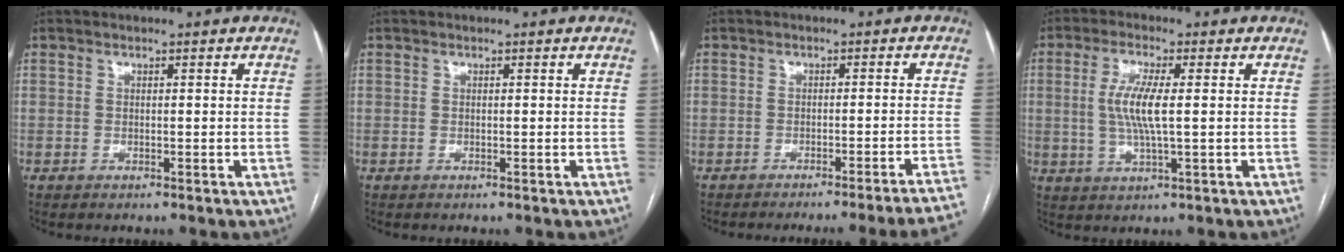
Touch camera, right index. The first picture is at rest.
{"total": 0.0}
{"total": 15.8, "force": [-14.6, -2.6, 5.2], "torque": [-0.006, -0.023, -0.170]}
{"total": 6.6, "force": [0.5, 0.8, 6.5], "torque": [-0.139, -0.003, 0.010]}